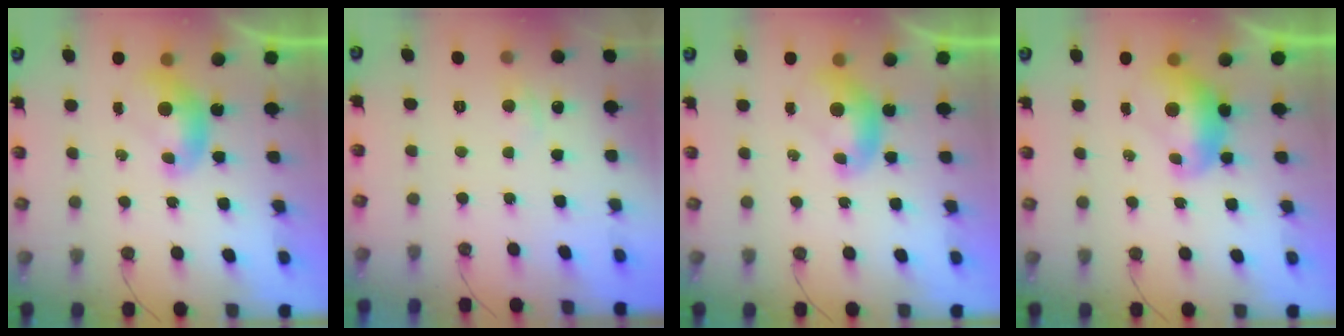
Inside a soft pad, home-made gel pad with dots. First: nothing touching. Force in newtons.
{"total": 0.9, "press": 0.7, "slide": 0.6}
{"total": 0.0}
{"total": 1.6, "press": 1.6, "slide": 0.4}